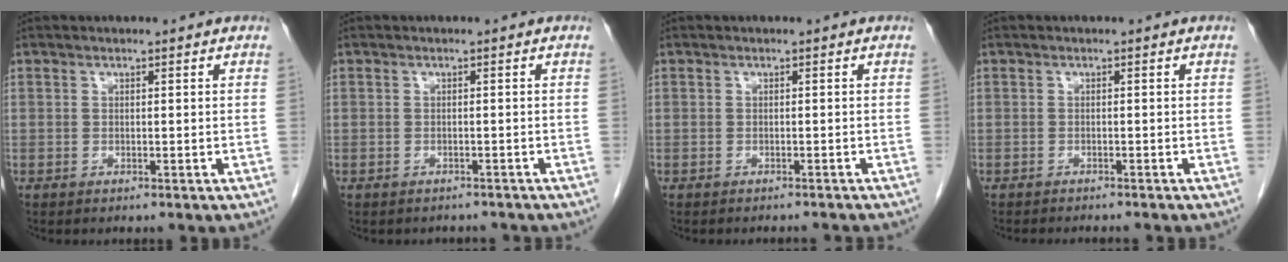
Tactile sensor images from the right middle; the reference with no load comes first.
{"total": 2.9, "force": [-2.5, 1.3, 0.2], "torque": [-0.003, 0.003, -0.032]}
{"total": 3.8, "force": [-3.7, 0.6, 0.8], "torque": [-0.009, -0.007, -0.041]}
{"total": 4.3, "force": [-4.0, 0.7, 1.6], "torque": [-0.019, -0.006, -0.051]}